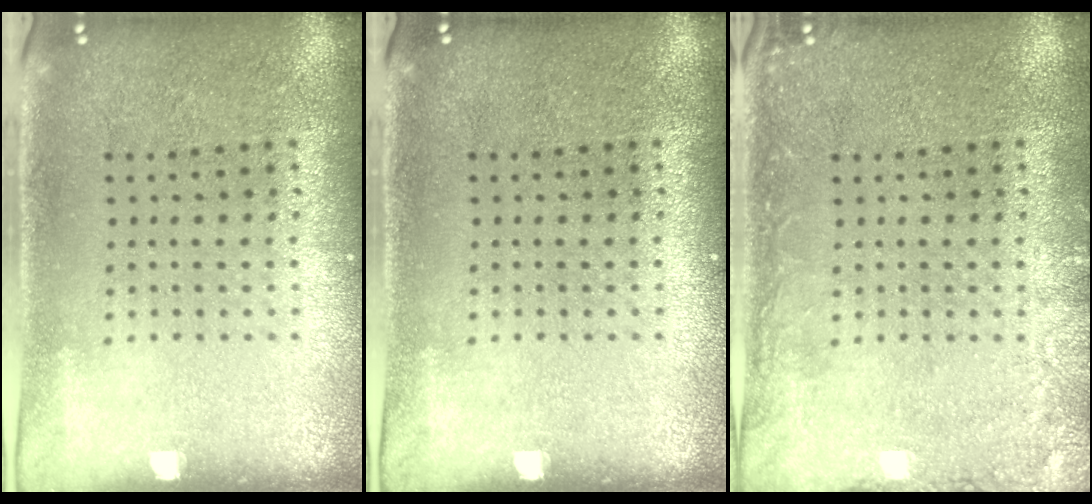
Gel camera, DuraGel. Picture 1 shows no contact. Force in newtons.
{"total": 0.0}
{"total": 2.2, "press": 2.1, "slide": 0.2}